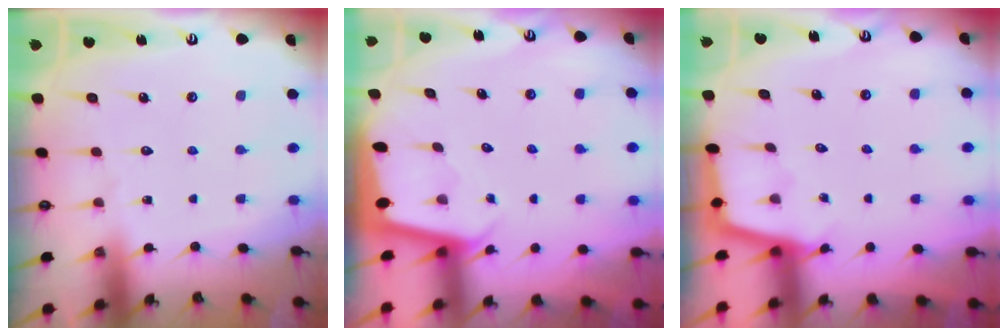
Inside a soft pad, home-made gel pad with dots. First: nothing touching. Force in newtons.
{"total": 1.9, "press": 1.9, "slide": 0.1}
{"total": 3.8, "press": 3.8, "slide": 0.2}